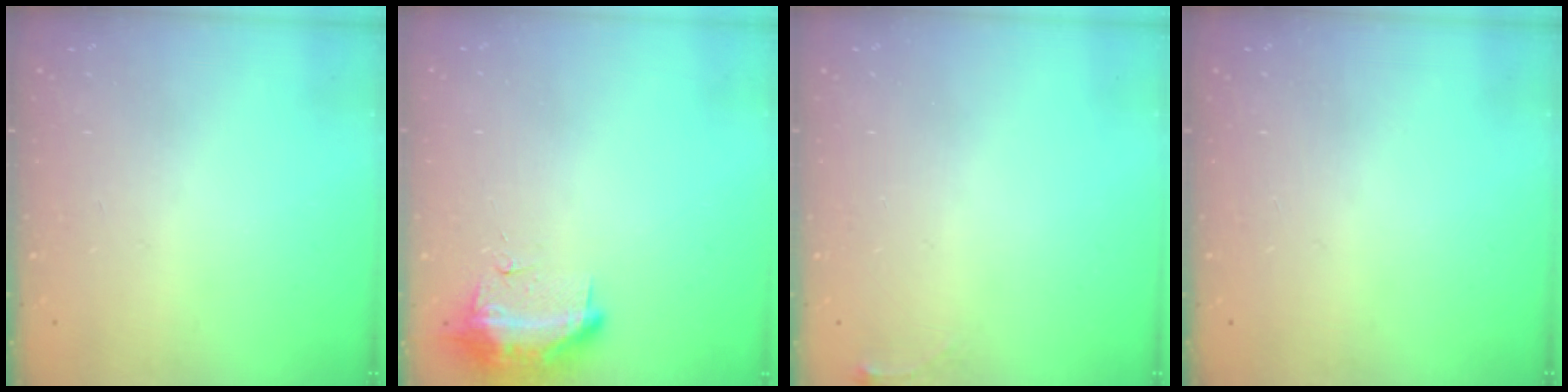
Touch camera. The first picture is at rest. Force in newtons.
{"total": 19.3, "press": 12.1, "slide": 15.1}
{"total": 4.0, "press": 3.9, "slide": 0.6}
{"total": 0.0}